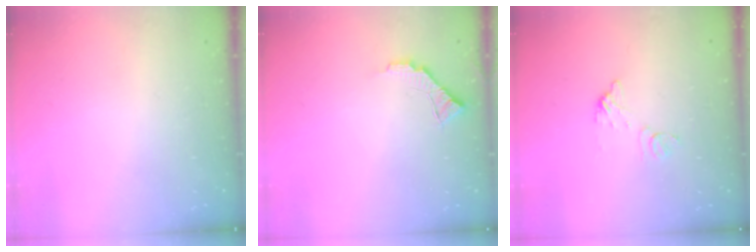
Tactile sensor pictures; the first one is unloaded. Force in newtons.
{"total": 7.5, "press": 7.5, "slide": 0.7}
{"total": 7.2, "press": 7.2, "slide": 0.5}